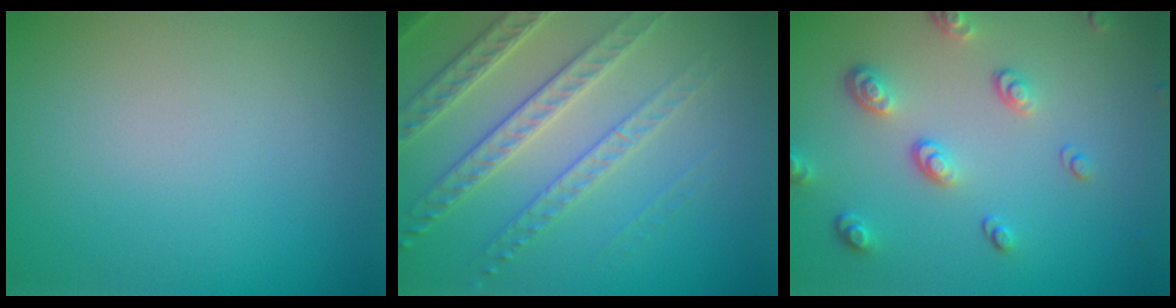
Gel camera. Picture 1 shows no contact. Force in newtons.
{"total": 4.7, "press": 4.0, "slide": 2.4}
{"total": 3.4, "press": 2.6, "slide": 2.1}